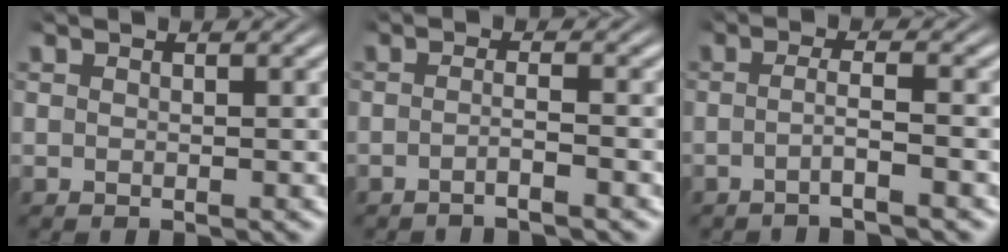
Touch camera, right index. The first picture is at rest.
{"total": 2.0, "force": [-1.6, -0.4, 1.2], "torque": [-0.023, -0.005, -0.030]}
{"total": 2.7, "force": [-1.7, -0.5, 2.0], "torque": [-0.035, -0.005, -0.031]}